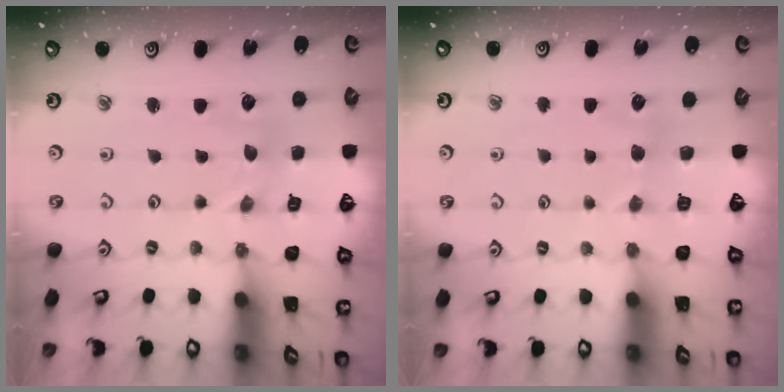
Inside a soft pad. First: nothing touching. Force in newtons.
{"total": 3.3, "press": 3.3, "slide": 0.5}